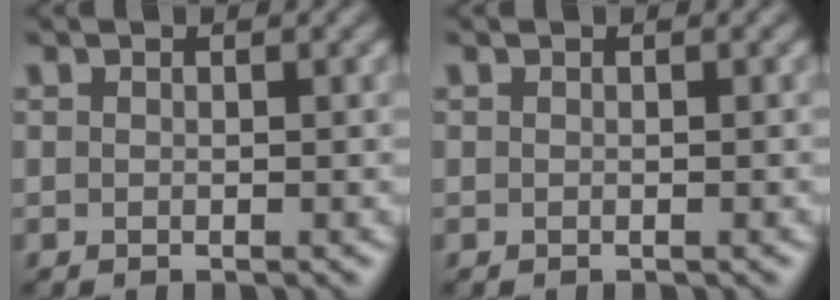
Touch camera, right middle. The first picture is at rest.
{"total": 0.0}